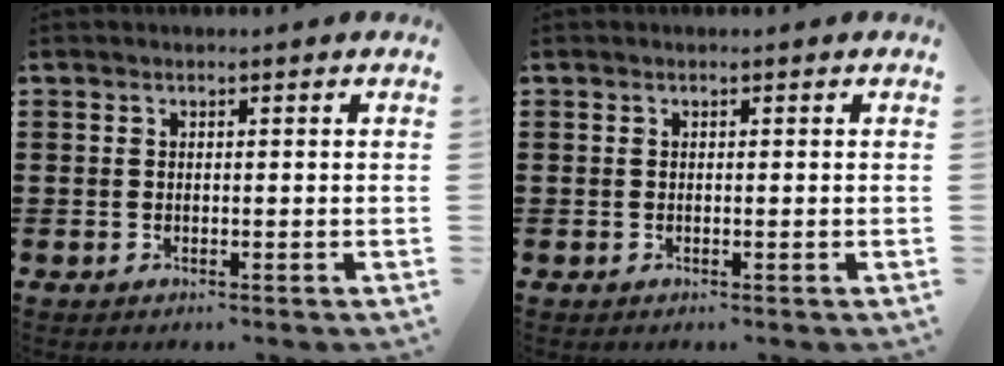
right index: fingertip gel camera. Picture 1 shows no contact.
{"total": 0.0}